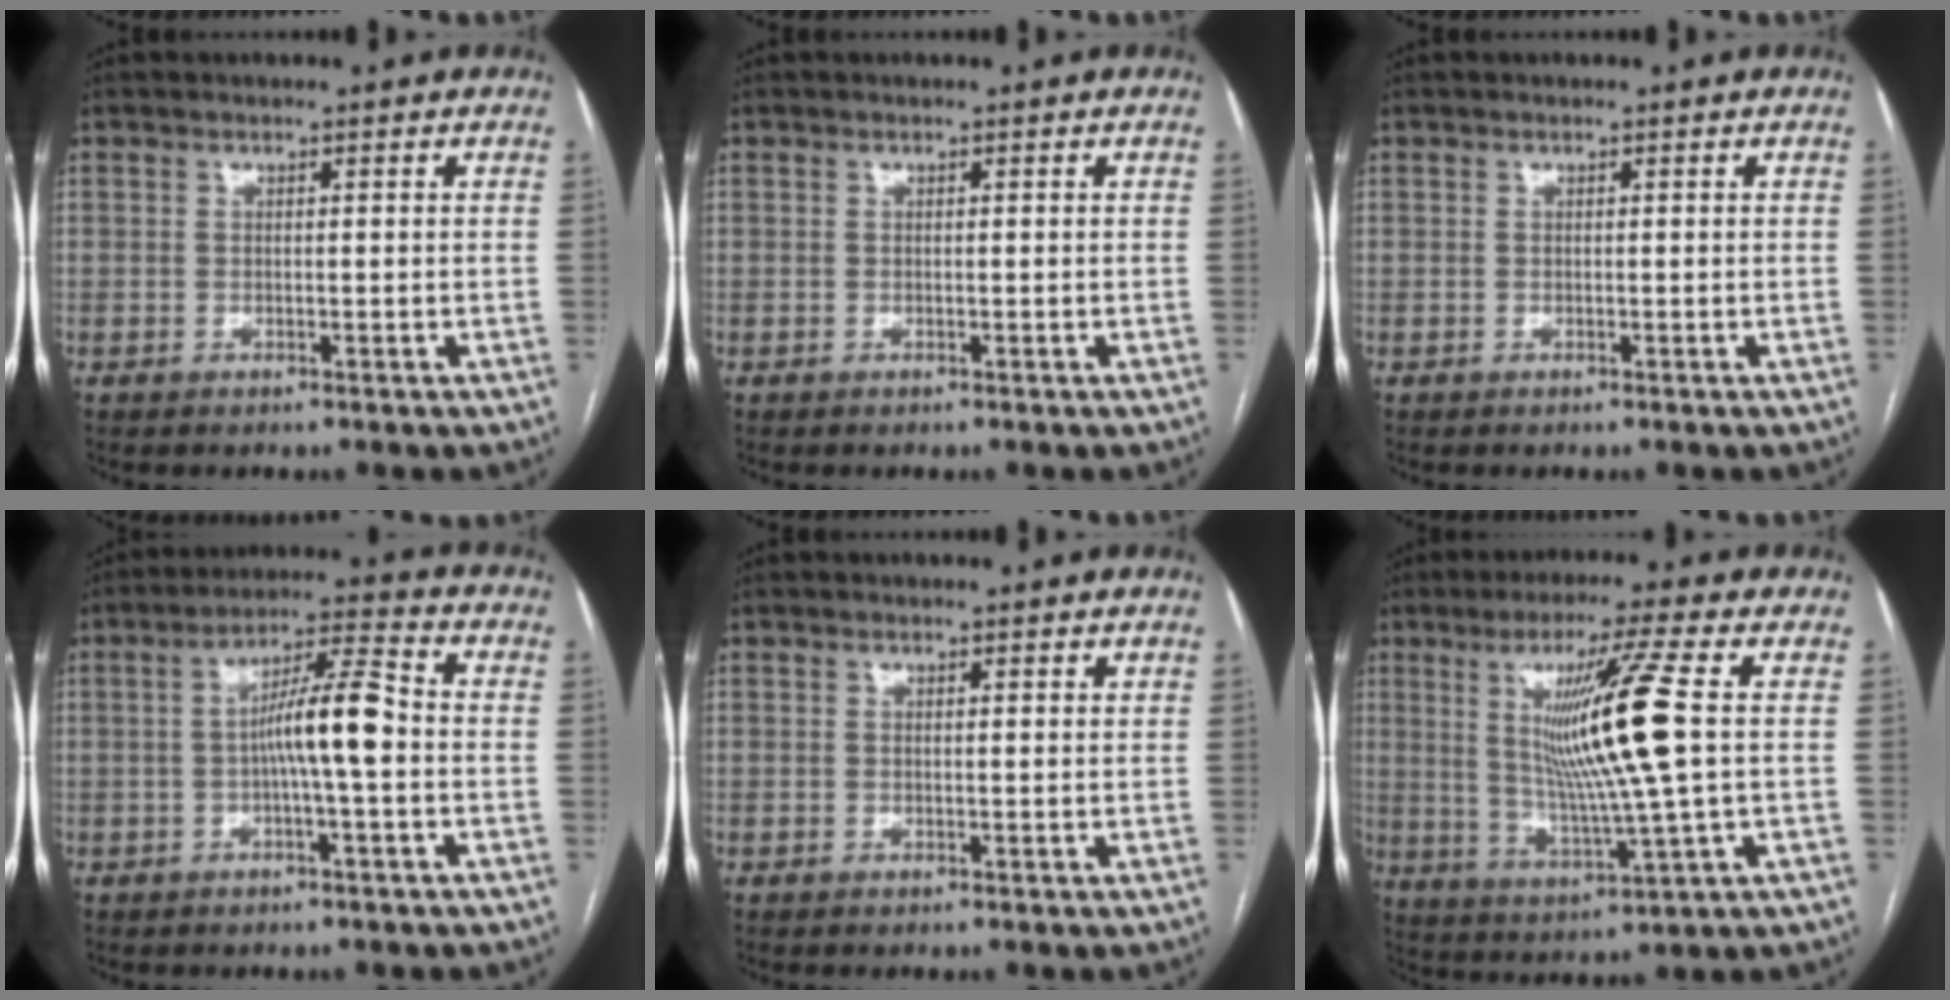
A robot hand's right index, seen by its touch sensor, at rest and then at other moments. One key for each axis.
{"total": 0.0}
{"total": 0.0}
{"total": 8.3, "fx": -0.8, "fy": 0.5, "fz": 8.3, "tx": -0.147, "ty": 0.019, "tz": -0.019}
{"total": 0.5, "fx": 0.5, "fy": 0.0, "fz": 0.3, "tx": -0.005, "ty": 0.001, "tz": 0.004}
{"total": 13.8, "fx": 2.3, "fy": -0.3, "fz": 13.6, "tx": -0.251, "ty": -0.010, "tz": 0.044}